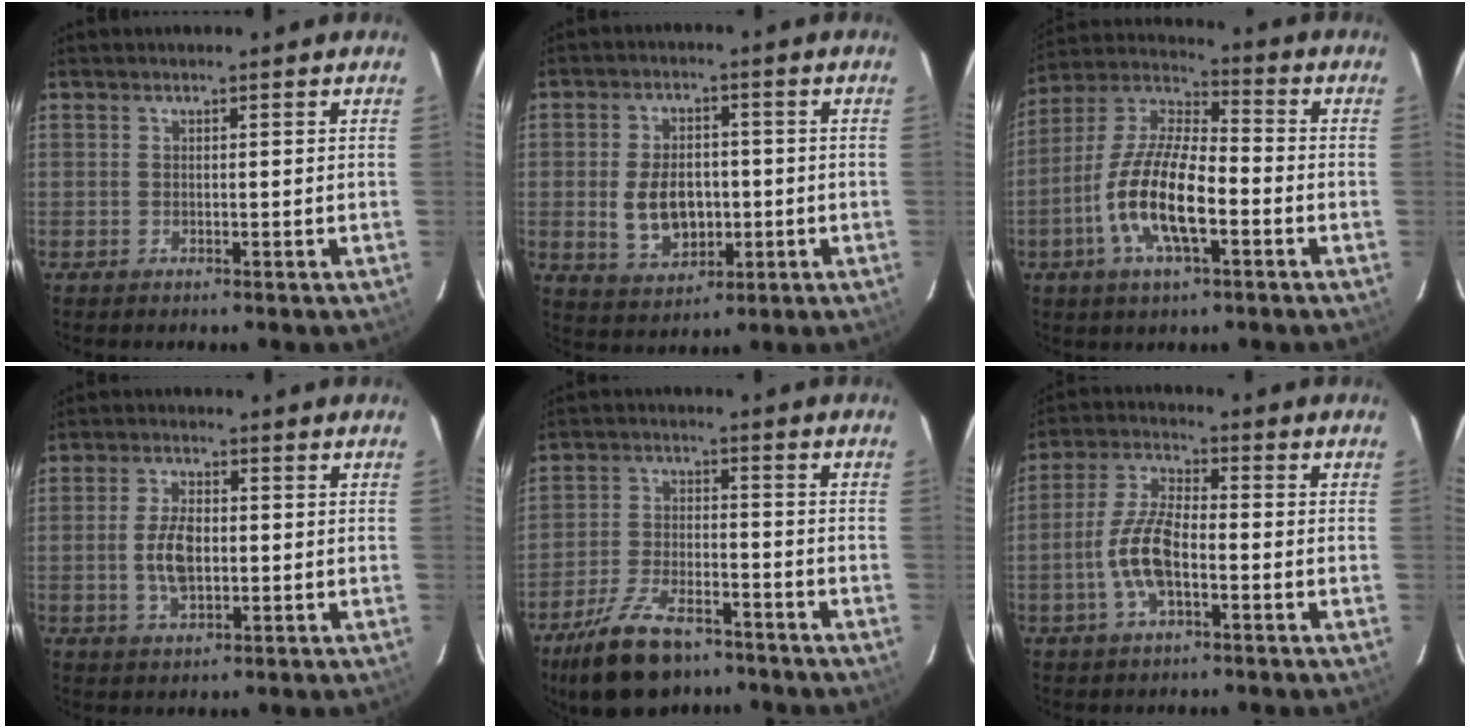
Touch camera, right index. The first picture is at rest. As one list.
[{"total": 9.6, "force": [-1.2, 6.3, 7.1], "torque": [-0.146, 0.001, -0.007]}, {"total": 15.5, "force": [-5.1, 5.4, 13.6], "torque": [-0.278, -0.004, -0.100]}, {"total": 7.0, "force": [-0.5, 3.8, 5.9], "torque": [-0.114, 0.001, -0.005]}, {"total": 14.6, "force": [-10.5, 6.5, 7.8], "torque": [-0.171, -0.013, -0.178]}, {"total": 9.6, "force": [-3.0, 3.7, 8.4], "torque": [-0.177, 0.006, -0.057]}]